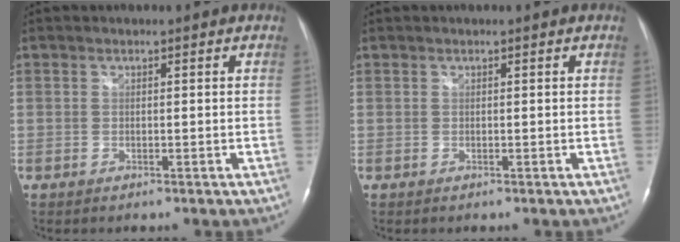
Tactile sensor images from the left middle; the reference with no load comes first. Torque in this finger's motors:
{"motor_torque": [0.37, -0.39, 0.11, 0.01]}